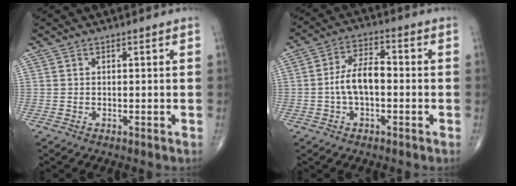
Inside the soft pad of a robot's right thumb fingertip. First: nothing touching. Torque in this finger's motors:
{"motor_torque": [0.70, 0.92, 1.11, -0.08, 0.11]}